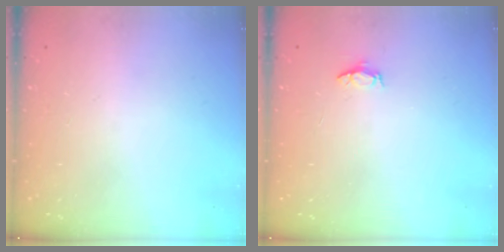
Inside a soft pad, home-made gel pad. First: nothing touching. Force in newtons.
{"total": 3.1, "press": 3.1, "slide": 0.3}